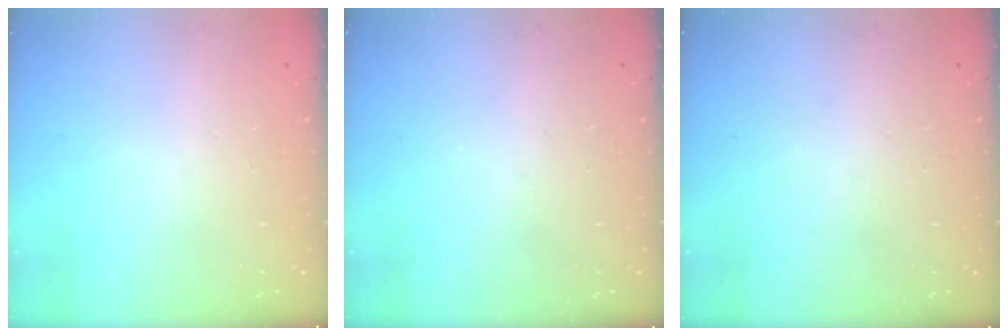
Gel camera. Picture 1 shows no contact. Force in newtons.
{"total": 0.0}
{"total": 0.0}